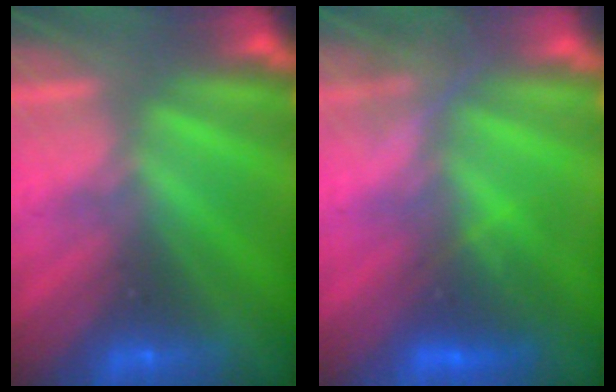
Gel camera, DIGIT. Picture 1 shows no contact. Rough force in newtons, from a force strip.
{"total": 4.4}